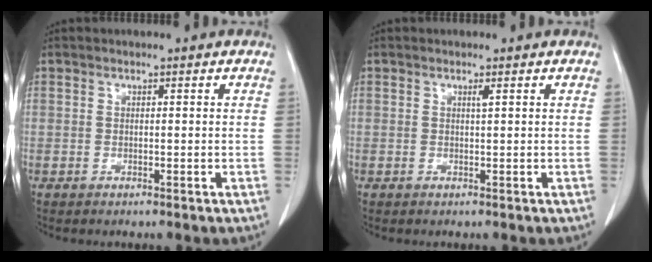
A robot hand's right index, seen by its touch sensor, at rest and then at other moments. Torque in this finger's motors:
{"motor_torque": [0.11, -0.08, 0.05, 0.01]}